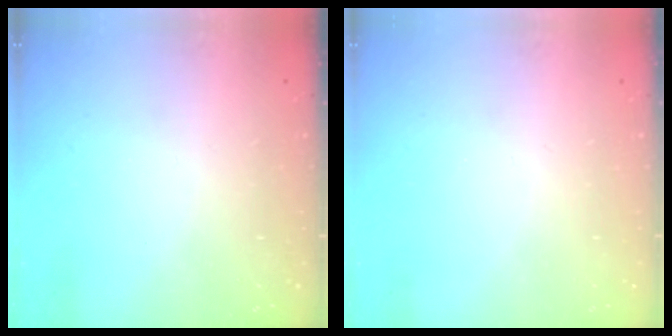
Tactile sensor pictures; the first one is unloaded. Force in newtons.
{"total": 0.0}